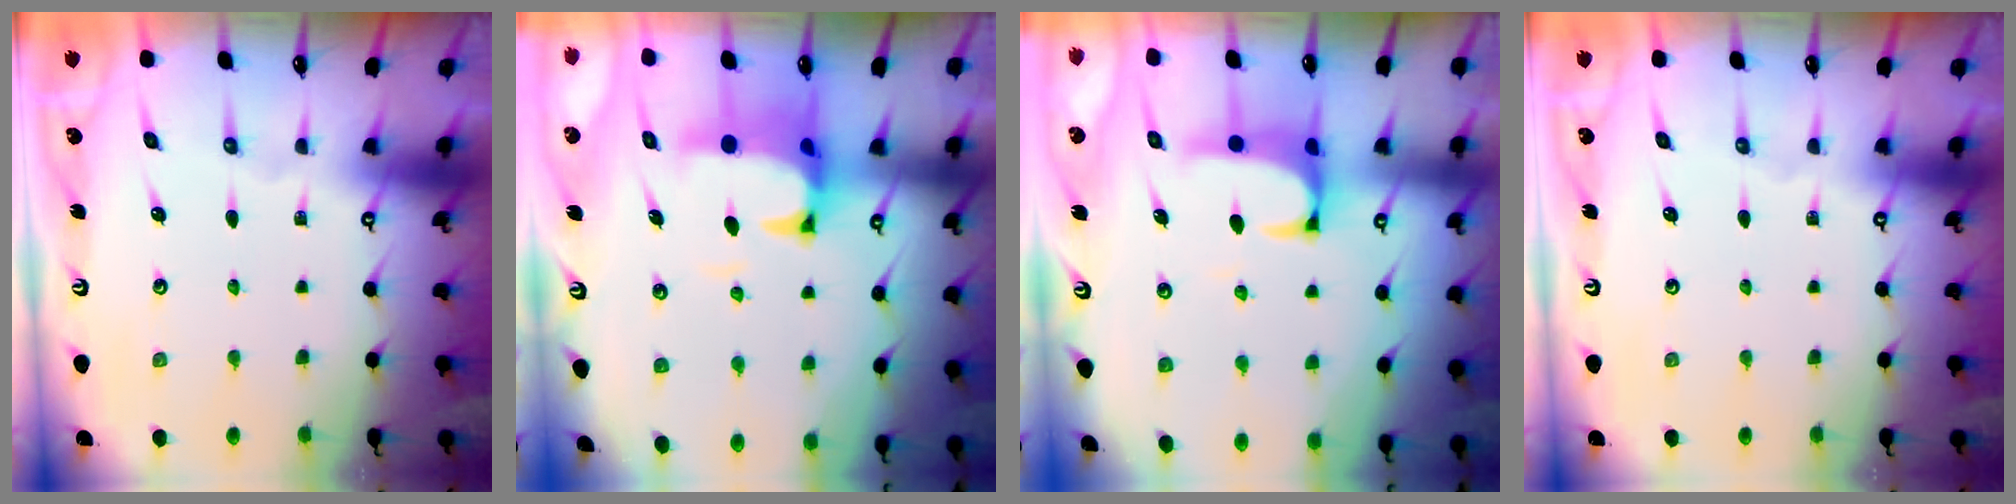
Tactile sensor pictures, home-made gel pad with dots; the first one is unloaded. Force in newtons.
{"total": 2.6, "press": 2.3, "slide": 1.1}
{"total": 1.6, "press": 1.4, "slide": 0.7}
{"total": 0.0}